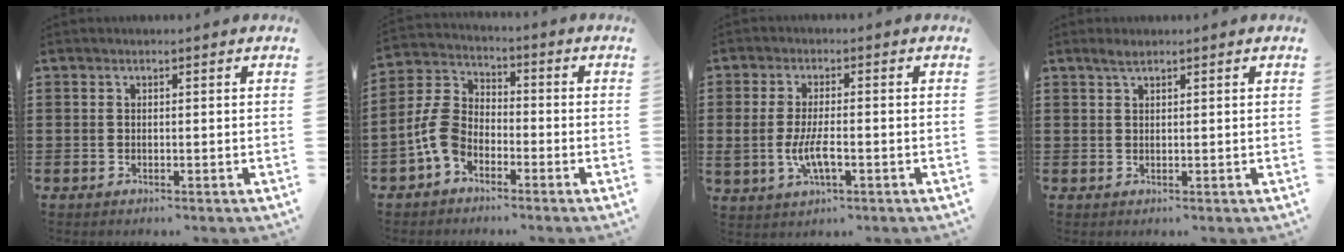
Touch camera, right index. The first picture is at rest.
{"total": 7.5, "force": [-3.2, 5.1, 4.5], "torque": [-0.132, 0.005, -0.070]}
{"total": 5.4, "force": [-1.2, 2.1, 4.8], "torque": [-0.105, -0.003, -0.027]}
{"total": 1.4, "force": [1.1, 0.4, 0.8], "torque": [-0.018, 0.002, 0.019]}